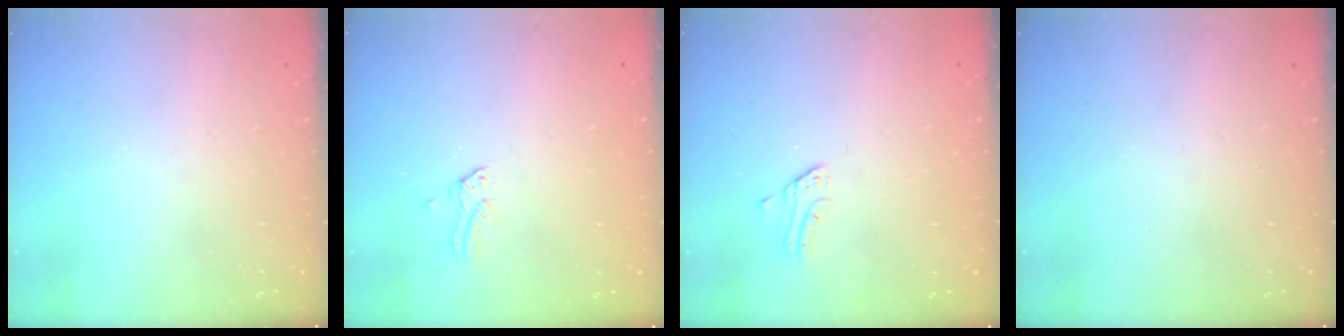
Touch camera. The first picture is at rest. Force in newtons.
{"total": 0.0}
{"total": 2.2, "press": 2.2, "slide": 0.2}
{"total": 0.0}